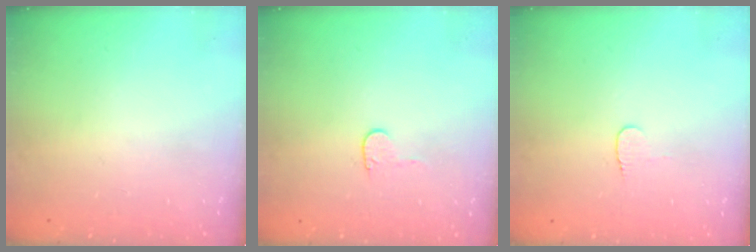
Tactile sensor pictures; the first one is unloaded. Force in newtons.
{"total": 3.8, "press": 3.8, "slide": 0.4}
{"total": 3.3, "press": 3.3, "slide": 0.3}